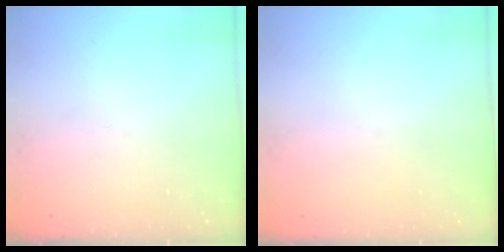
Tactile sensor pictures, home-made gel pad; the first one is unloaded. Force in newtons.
{"total": 0.9, "press": 0.9, "slide": 0.1}